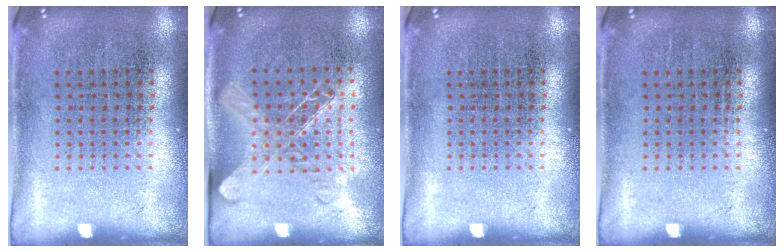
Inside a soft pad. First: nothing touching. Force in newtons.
{"total": 1.4, "press": 1.3, "slide": 0.6}
{"total": 0.0}
{"total": 0.0}